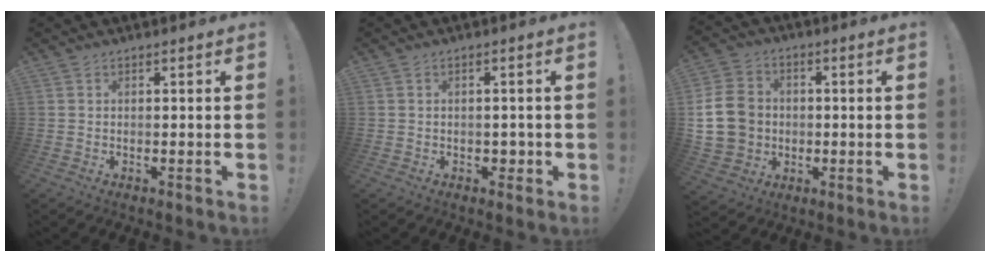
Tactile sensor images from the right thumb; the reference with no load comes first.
{"total": 2.6, "force": [-0.3, 2.3, 1.2], "torque": [-0.003, -0.002, -0.008]}
{"total": 14.1, "force": [-0.5, 12.2, 6.9], "torque": [-0.117, 0.017, -0.001]}